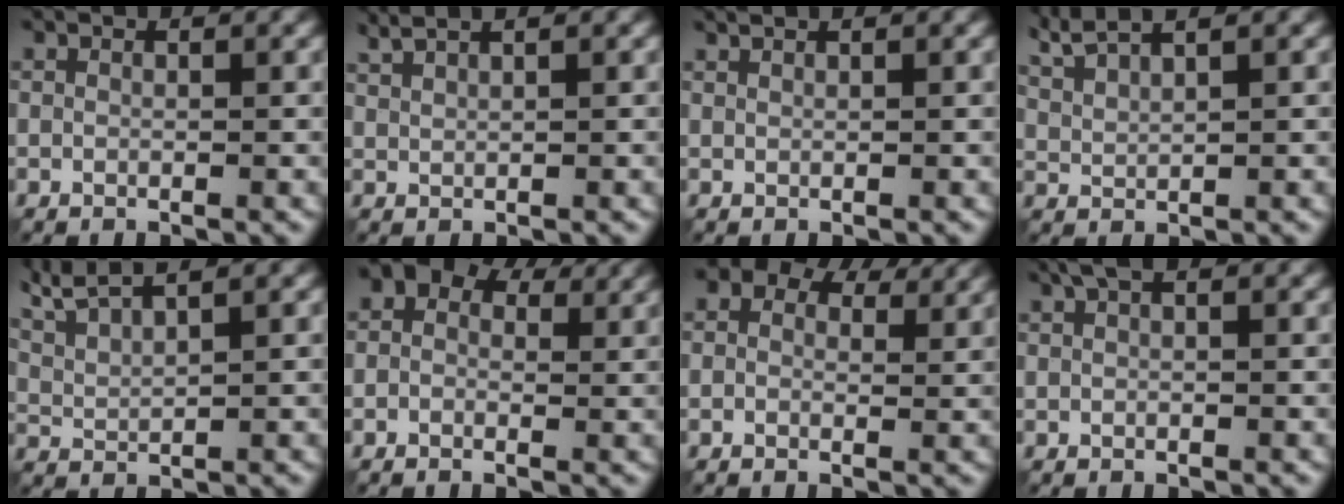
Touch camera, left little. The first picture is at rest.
{"total": 2.5, "force": [2.1, 0.5, 1.3], "torque": [-0.018, 0.008, 0.032]}
{"total": 1.0, "force": [0.9, 0.2, 0.5], "torque": [-0.002, 0.001, 0.006]}
{"total": 3.9, "force": [3.1, 0.7, 2.2], "torque": [-0.057, 0.015, 0.057]}
{"total": 5.5, "force": [4.2, 1.2, 3.3], "torque": [-0.078, 0.020, 0.064]}
{"total": 6.1, "force": [2.8, 4.4, 3.2], "torque": [-0.046, 0.012, 0.018]}
{"total": 6.2, "force": [3.9, 3.8, 3.0], "torque": [-0.054, 0.008, 0.043]}
{"total": 1.7, "force": [0.8, 0.6, 1.3], "torque": [-0.030, 0.004, 0.016]}